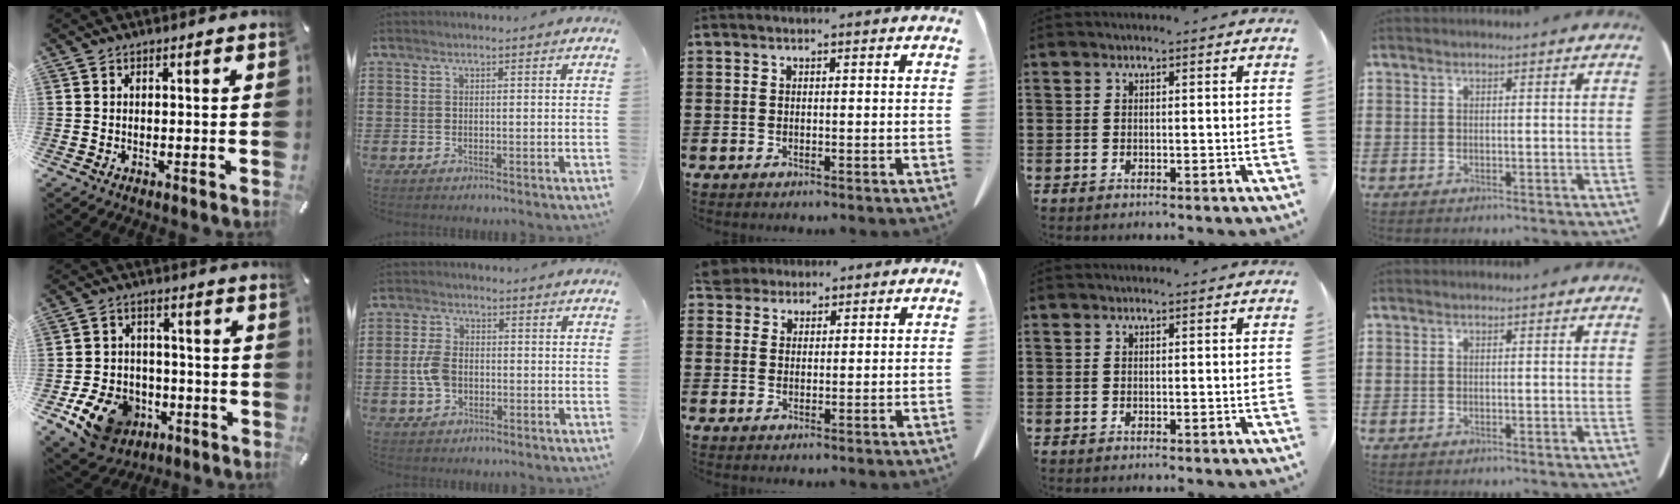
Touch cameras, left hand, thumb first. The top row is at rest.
{"thumb": {"total": 11.9, "force": [-5.9, 8.9, 5.4], "torque": [-0.098, 0.046, -0.097]}, "index": {"total": 4.9, "force": [-0.6, 3.2, 3.6], "torque": [-0.097, -0.001, -0.020]}, "middle": {"total": 3.3, "force": [3.0, 1.3, 0.2], "torque": [-0.009, -0.002, 0.058]}}